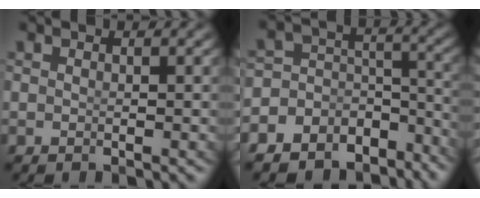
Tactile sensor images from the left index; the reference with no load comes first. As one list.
[{"total": 11.1, "force": [-6.8, 7.7, 4.1], "torque": [-0.082, -0.033, -0.108]}]